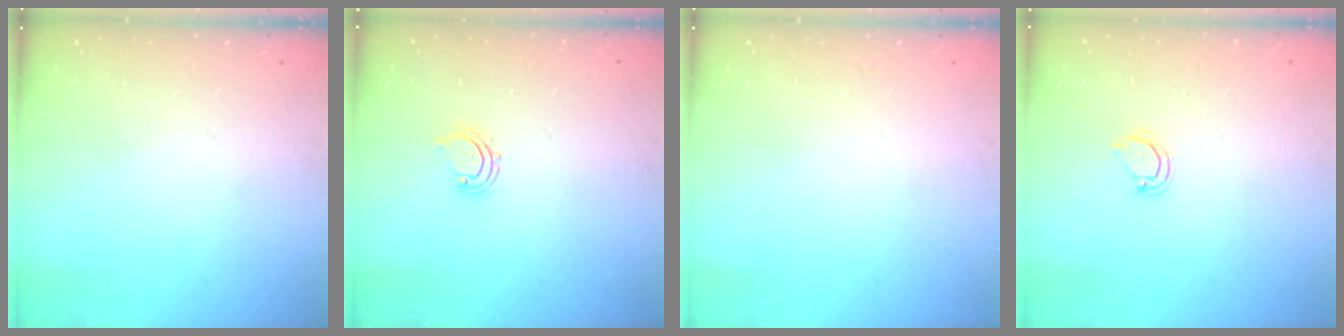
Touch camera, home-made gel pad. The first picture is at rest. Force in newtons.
{"total": 2.6, "press": 2.6, "slide": 0.3}
{"total": 0.0}
{"total": 3.6, "press": 3.6, "slide": 0.3}